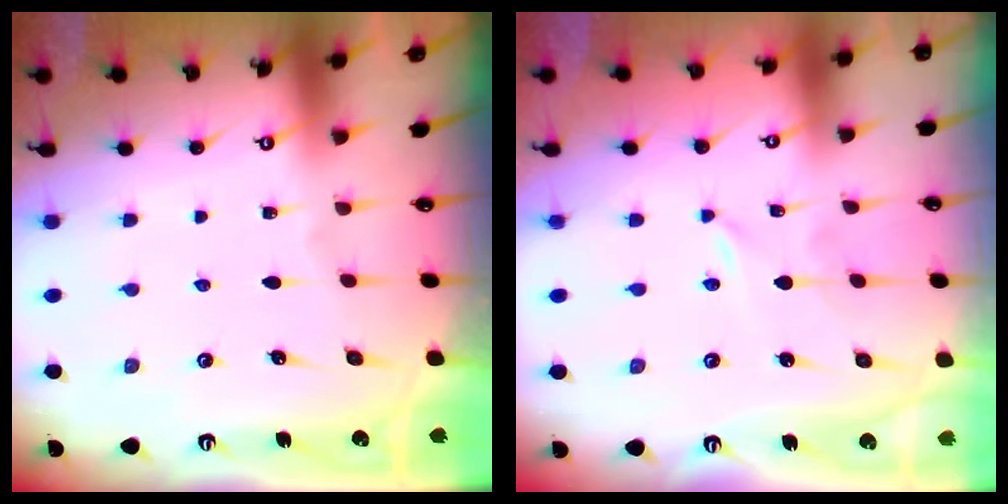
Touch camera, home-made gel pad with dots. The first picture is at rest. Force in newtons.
{"total": 0.0}